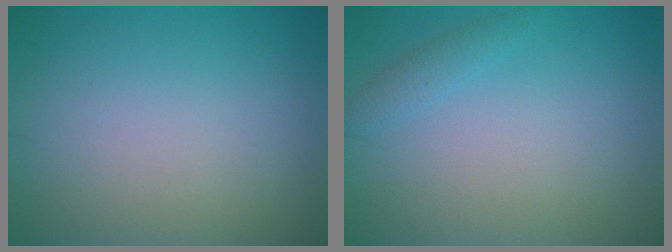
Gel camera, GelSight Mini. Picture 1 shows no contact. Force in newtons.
{"total": 1.2, "press": 1.2, "slide": 0.1}